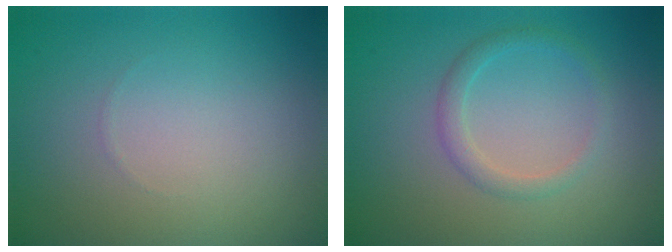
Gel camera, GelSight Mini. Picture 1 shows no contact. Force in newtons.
{"total": 1.7, "press": 1.7, "slide": 0.1}